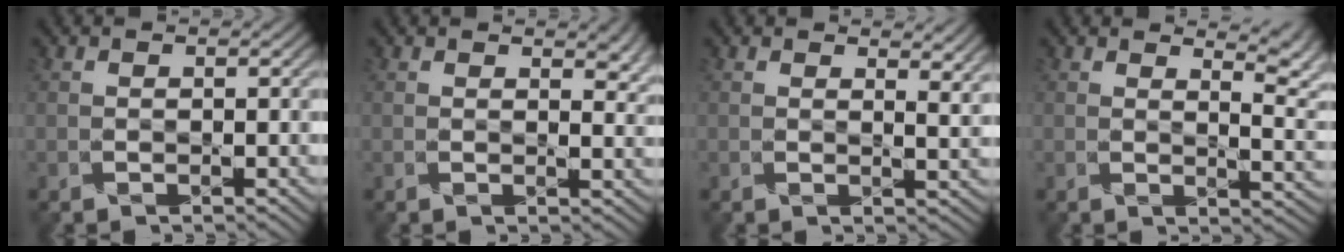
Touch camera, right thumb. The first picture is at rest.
{"total": 2.8, "force": [1.6, 1.4, 1.9], "torque": [-0.029, -0.006, 0.028]}
{"total": 2.7, "force": [1.9, 0.8, 1.7], "torque": [-0.037, -0.005, 0.032]}
{"total": 5.3, "force": [3.7, 1.3, 3.6], "torque": [-0.051, 0.002, 0.061]}